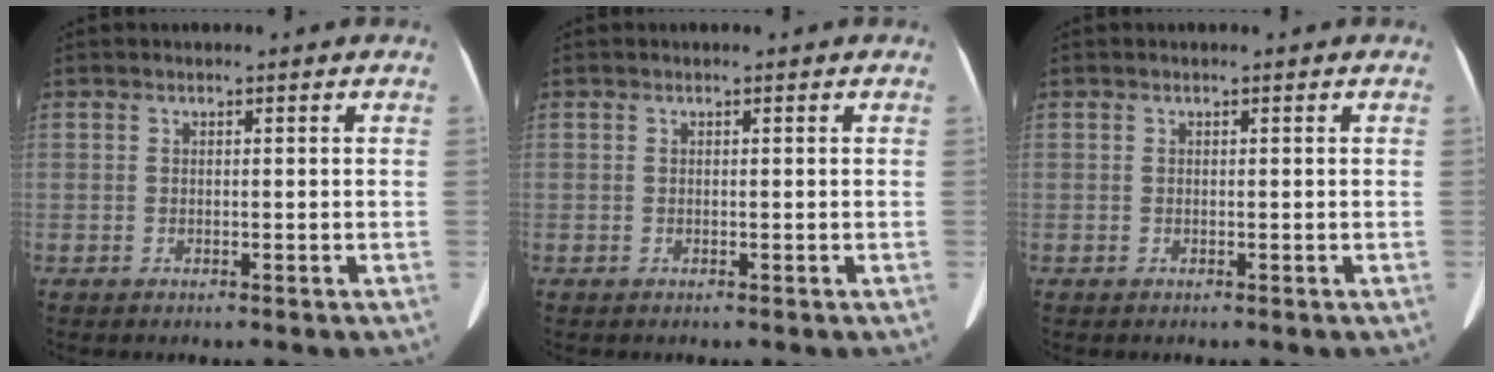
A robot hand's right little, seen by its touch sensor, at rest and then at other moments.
{"total": 0.0}
{"total": 0.0}